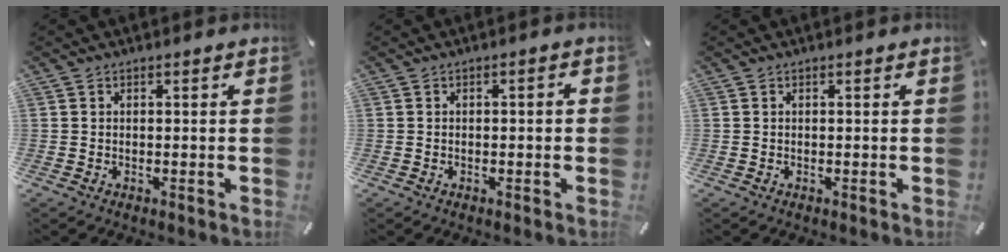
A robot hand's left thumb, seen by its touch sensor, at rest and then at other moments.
{"total": 1.6, "force": [-0.6, 0.6, 1.4], "torque": [-0.024, 0.004, -0.011]}
{"total": 0.0}